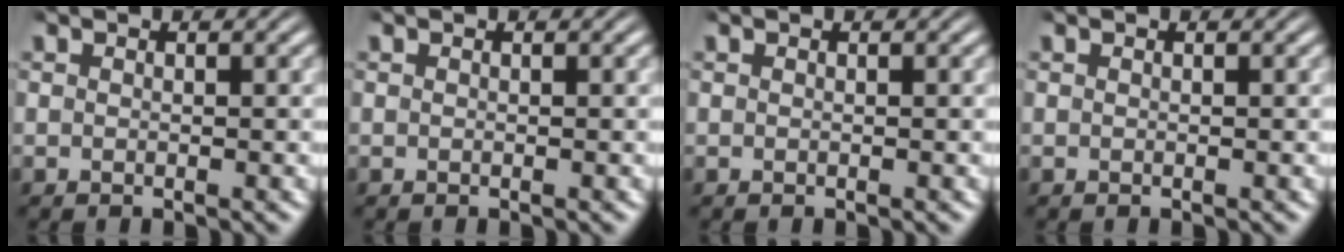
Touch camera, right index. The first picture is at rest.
{"total": 0.0}
{"total": 0.0}
{"total": 0.0}